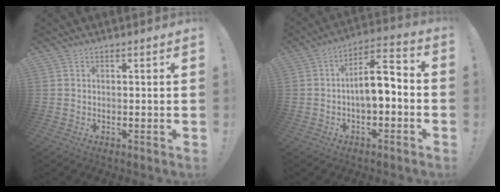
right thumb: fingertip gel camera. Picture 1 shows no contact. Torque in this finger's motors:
{"motor_torque": [0.03, 0.30, 0.40, 0.27, 0.30]}